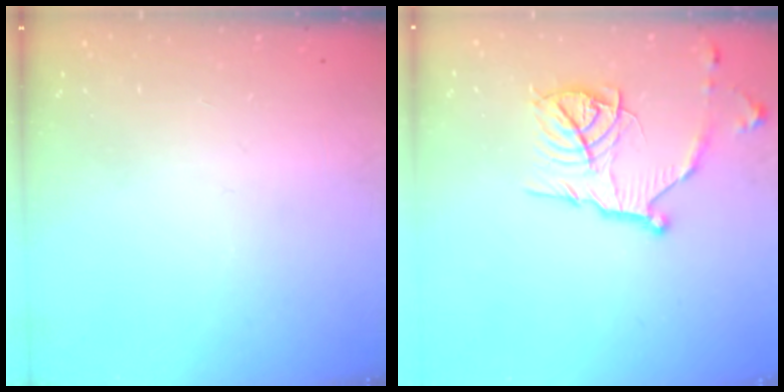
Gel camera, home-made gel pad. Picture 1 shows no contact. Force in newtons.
{"total": 14.6, "press": 14.5, "slide": 1.3}